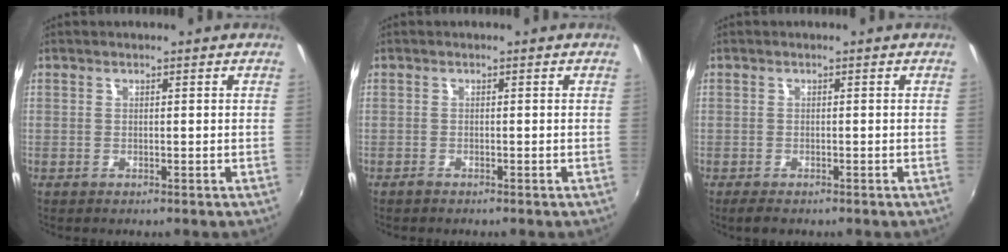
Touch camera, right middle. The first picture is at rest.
{"total": 0.7, "force": [-0.7, 0.2, 0.1], "torque": [-0.003, -0.001, -0.013]}
{"total": 2.3, "force": [-1.8, 0.9, 1.2], "torque": [-0.024, -0.011, -0.029]}